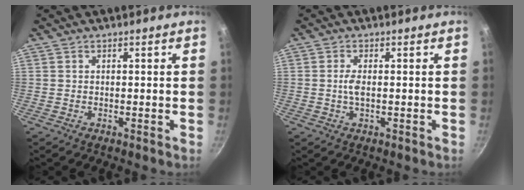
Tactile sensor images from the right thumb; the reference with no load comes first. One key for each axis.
{"total": 2.4, "fx": -0.1, "fy": 1.1, "fz": 2.2, "tx": -0.048, "ty": 0.003, "tz": -0.001}